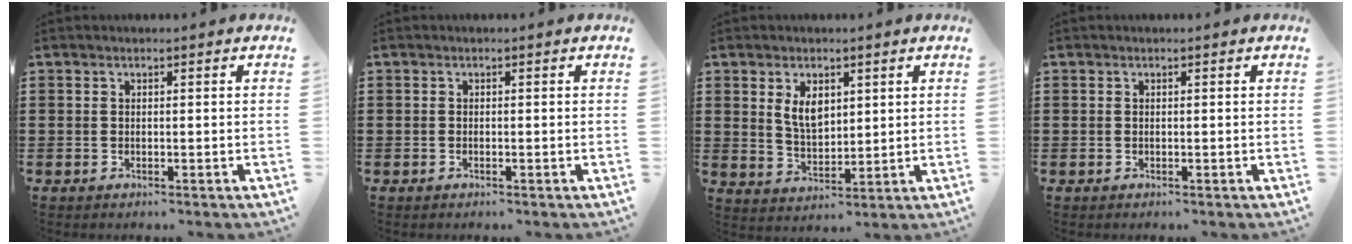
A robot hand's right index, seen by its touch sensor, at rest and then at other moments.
{"total": 0.0}
{"total": 5.0, "force": [2.1, 2.7, 3.5], "torque": [-0.070, 0.005, 0.037]}
{"total": 0.0}